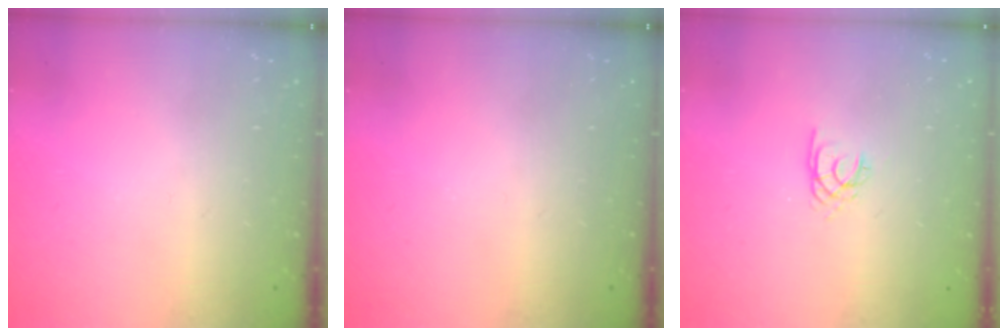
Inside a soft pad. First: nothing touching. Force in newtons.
{"total": 0.0}
{"total": 2.0, "press": 1.9, "slide": 0.4}